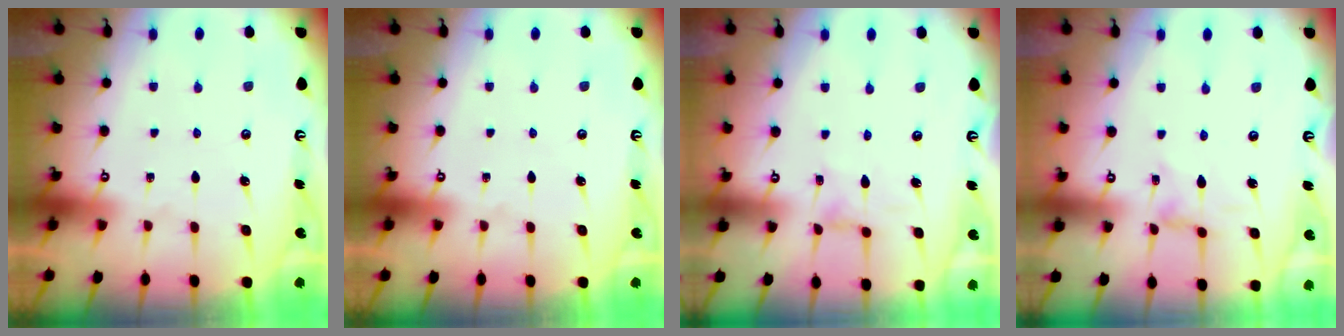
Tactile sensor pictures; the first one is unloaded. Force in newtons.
{"total": 0.0}
{"total": 1.7, "press": 1.6, "slide": 0.1}
{"total": 0.7, "press": 0.7, "slide": 0.3}